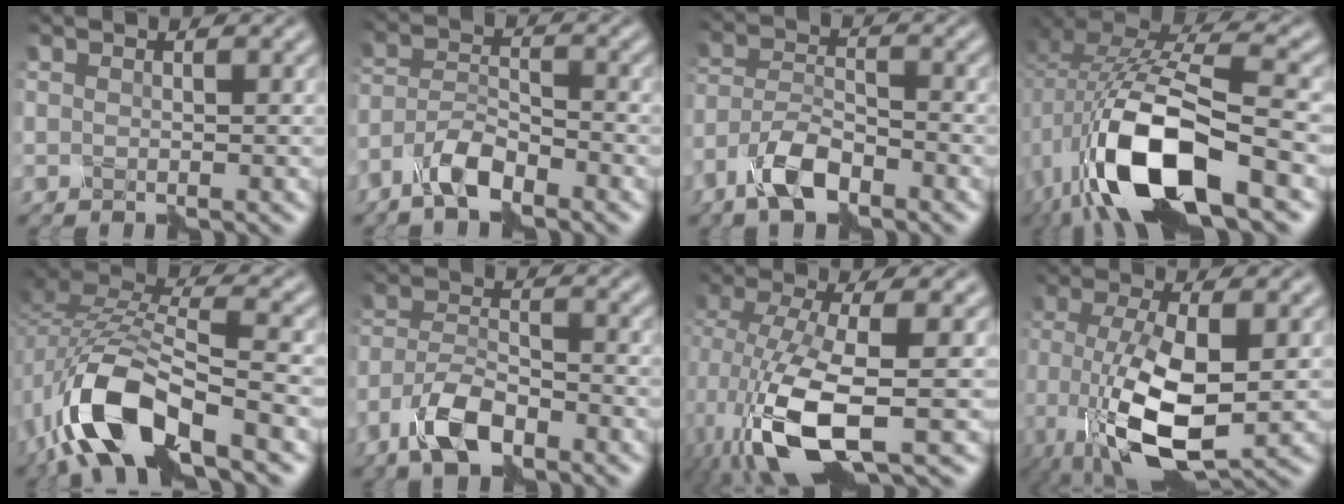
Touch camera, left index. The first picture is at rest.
{"total": 4.3, "force": [-3.8, 0.9, 1.9], "torque": [-0.041, 0.006, -0.081]}
{"total": 4.9, "force": [-4.0, 1.4, 2.5], "torque": [-0.055, 0.005, -0.084]}
{"total": 12.3, "force": [-5.5, 5.1, 9.8], "torque": [-0.207, -0.003, -0.100]}
{"total": 10.6, "force": [-6.4, 3.9, 7.5], "torque": [-0.162, 0.005, -0.129]}
{"total": 5.4, "force": [-4.2, 1.8, 2.9], "torque": [-0.063, 0.005, -0.089]}
{"total": 9.9, "force": [-3.7, 3.5, 8.5], "torque": [-0.197, -0.012, -0.072]}
{"total": 9.7, "force": [-2.4, 3.5, 8.7], "torque": [-0.181, -0.016, -0.038]}